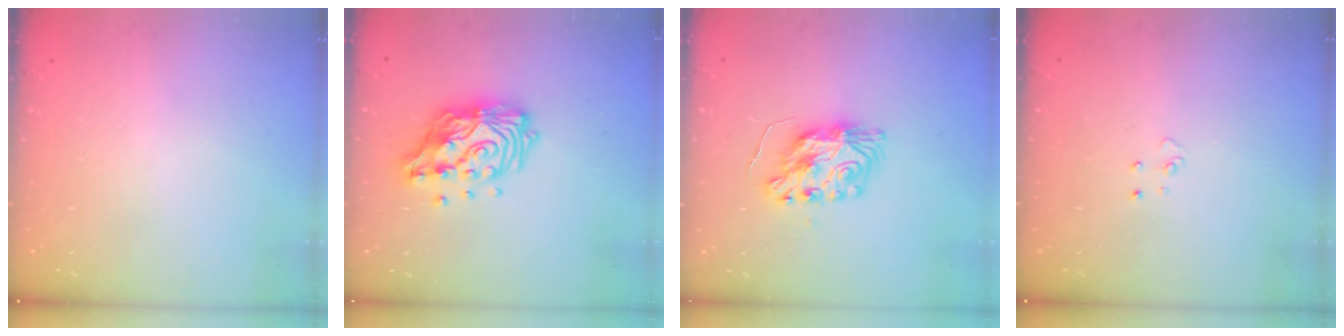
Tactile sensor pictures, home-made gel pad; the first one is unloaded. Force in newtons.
{"total": 15.3, "press": 15.2, "slide": 1.2}
{"total": 9.4, "press": 9.4, "slide": 0.9}
{"total": 2.9, "press": 2.9, "slide": 0.2}